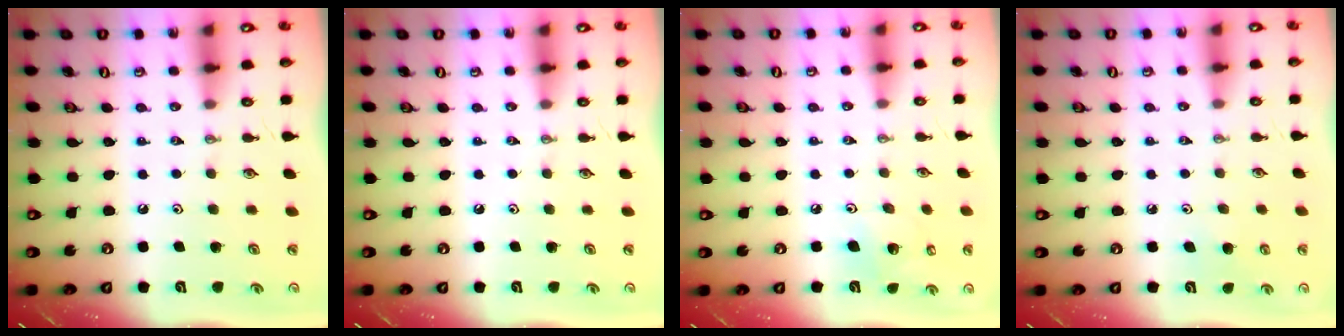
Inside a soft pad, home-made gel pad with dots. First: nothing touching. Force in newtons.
{"total": 0.0}
{"total": 6.4, "press": 6.3, "slide": 1.1}
{"total": 3.4, "press": 3.4, "slide": 0.4}